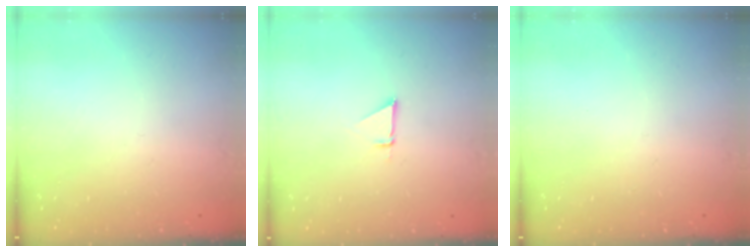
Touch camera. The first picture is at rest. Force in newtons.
{"total": 1.5, "press": 1.5, "slide": 0.0}
{"total": 0.0}